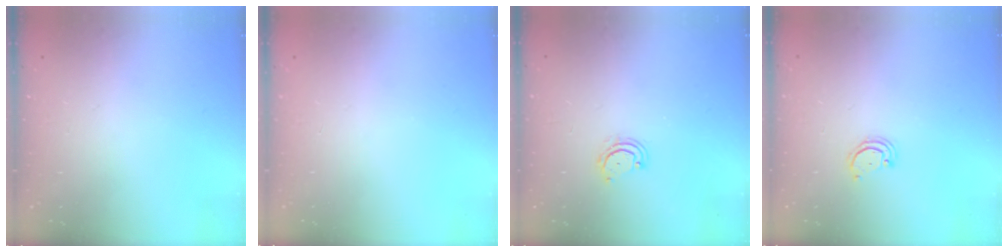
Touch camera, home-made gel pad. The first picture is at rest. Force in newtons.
{"total": 0.0}
{"total": 4.0, "press": 4.0, "slide": 0.3}
{"total": 2.4, "press": 2.4, "slide": 0.2}